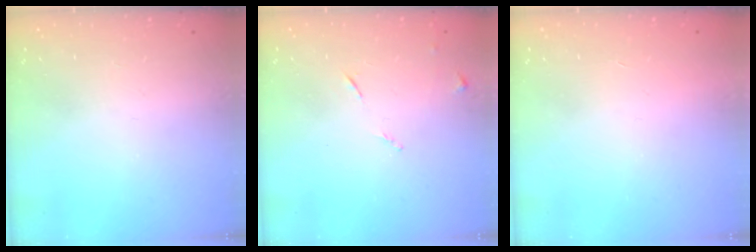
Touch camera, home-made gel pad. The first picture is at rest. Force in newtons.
{"total": 6.3, "press": 6.3, "slide": 0.6}
{"total": 1.5, "press": 1.5, "slide": 0.1}